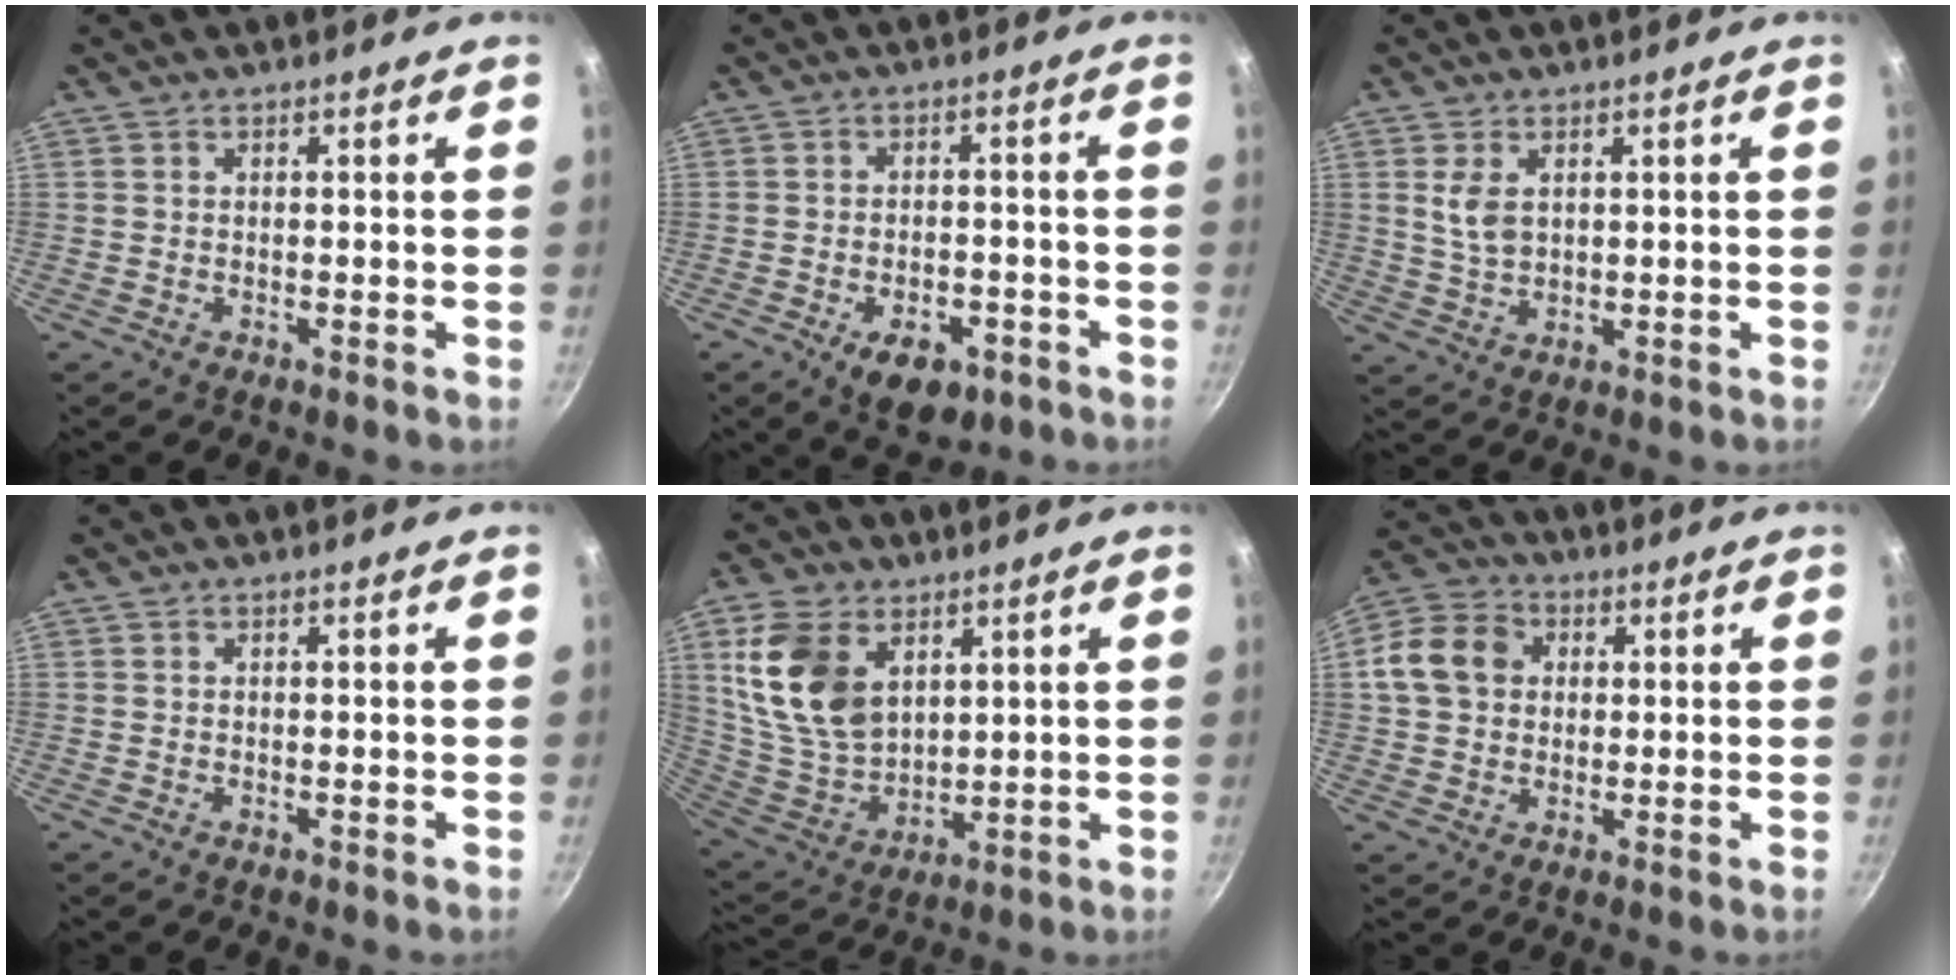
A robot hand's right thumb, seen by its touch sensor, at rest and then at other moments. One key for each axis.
{"total": 8.8, "fx": -4.2, "fy": 5.0, "fz": 5.9, "tx": -0.061, "ty": 0.014, "tz": -0.053}
{"total": 5.0, "fx": 1.5, "fy": 3.1, "fz": 3.6, "tx": -0.066, "ty": -0.010, "tz": 0.034}
{"total": 0.0}
{"total": 16.2, "fx": 5.8, "fy": 10.8, "fz": 10.6, "tx": -0.184, "ty": -0.025, "tz": 0.130}
{"total": 10.2, "fx": 1.6, "fy": 8.5, "fz": 5.5, "tx": -0.080, "ty": 0.016, "tz": 0.013}